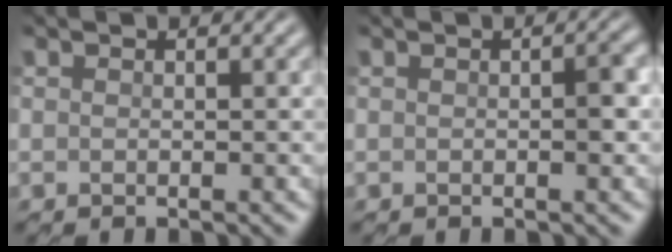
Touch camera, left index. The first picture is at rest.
{"total": 1.7, "force": [-0.1, 0.7, 1.6], "torque": [-0.026, 0.002, -0.002]}